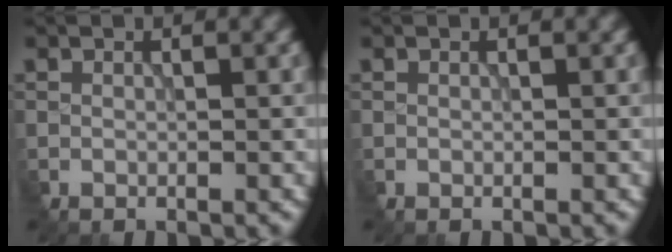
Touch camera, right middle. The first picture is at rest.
{"total": 0.0}